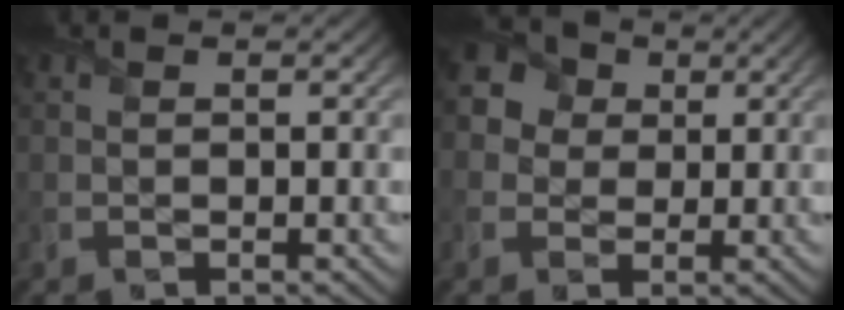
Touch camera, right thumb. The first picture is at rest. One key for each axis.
{"total": 6.5, "fx": 1.9, "fy": 5.6, "fz": 2.6, "tx": -0.078, "ty": 0.025, "tz": 0.011}